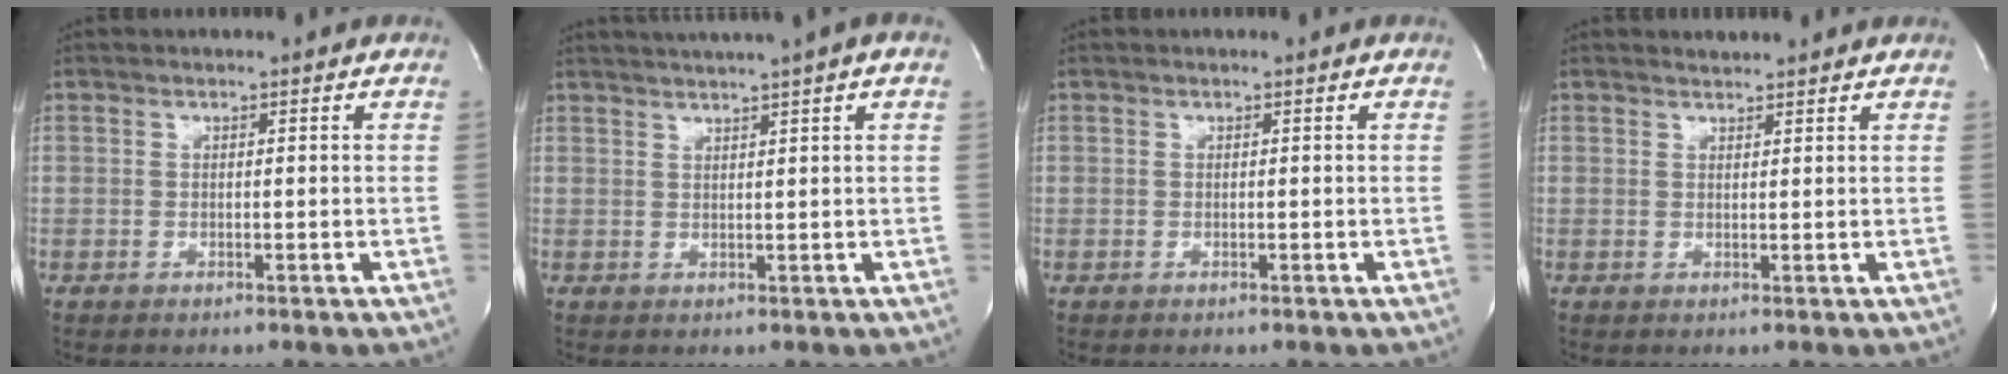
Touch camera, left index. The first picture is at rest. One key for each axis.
{"total": 7.2, "fx": 5.5, "fy": -0.9, "fz": 4.6, "tx": -0.073, "ty": 0.027, "tz": 0.071}
{"total": 0.0}
{"total": 1.5, "fx": 1.5, "fy": 0.0, "fz": 0.0, "tx": -0.008, "ty": 0.007, "tz": 0.030}